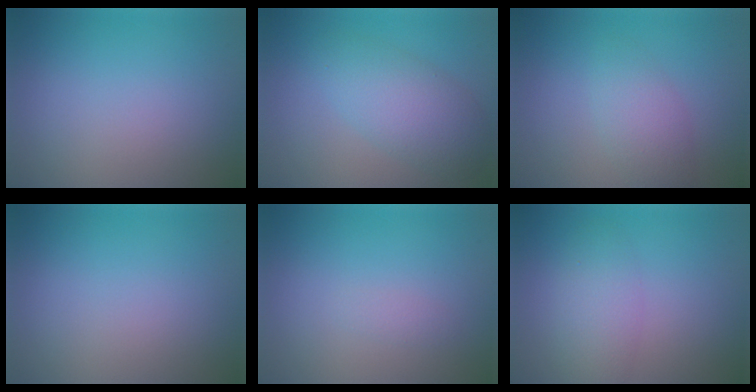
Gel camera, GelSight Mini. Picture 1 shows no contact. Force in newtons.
{"total": 4.3, "press": 4.3, "slide": 0.1}
{"total": 2.7, "press": 2.7, "slide": 0.1}
{"total": 0.0}
{"total": 0.6, "press": 0.6, "slide": 0.0}
{"total": 3.0, "press": 3.0, "slide": 0.2}